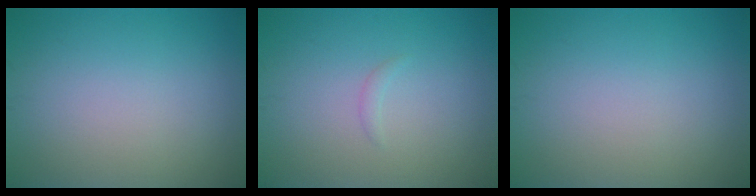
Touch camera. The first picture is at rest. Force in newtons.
{"total": 0.5, "press": 0.5, "slide": 0.1}
{"total": 0.0}